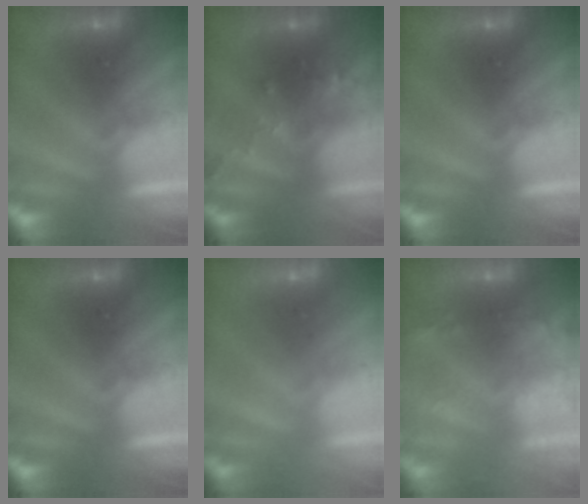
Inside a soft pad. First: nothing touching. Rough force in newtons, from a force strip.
{"total": 2.8}
{"total": 0.0}
{"total": 0.0}
{"total": 1.6}
{"total": 9.1}